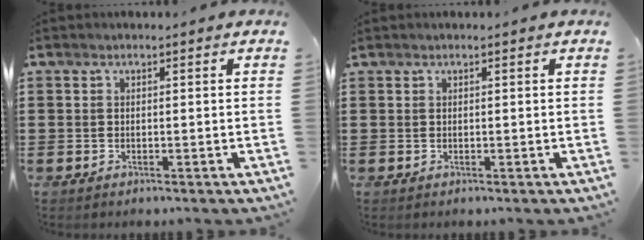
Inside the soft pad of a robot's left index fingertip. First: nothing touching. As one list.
[{"total": 0.0}]